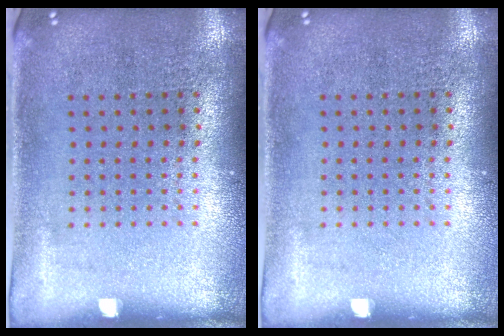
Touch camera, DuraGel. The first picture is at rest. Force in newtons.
{"total": 0.0}